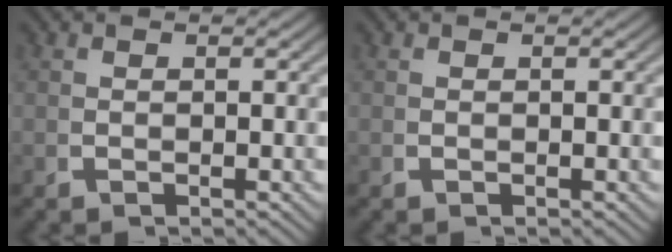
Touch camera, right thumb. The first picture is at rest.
{"total": 0.0}